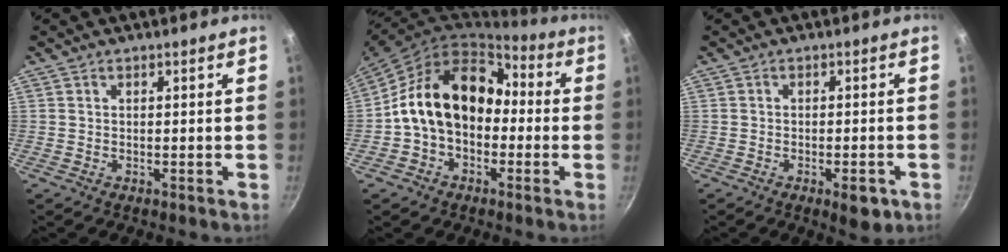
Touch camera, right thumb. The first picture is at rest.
{"total": 16.5, "force": [-0.7, 12.2, 11.2], "torque": [-0.156, 0.060, -0.027]}
{"total": 4.9, "force": [-2.2, 2.0, 3.8], "torque": [-0.045, 0.013, -0.025]}